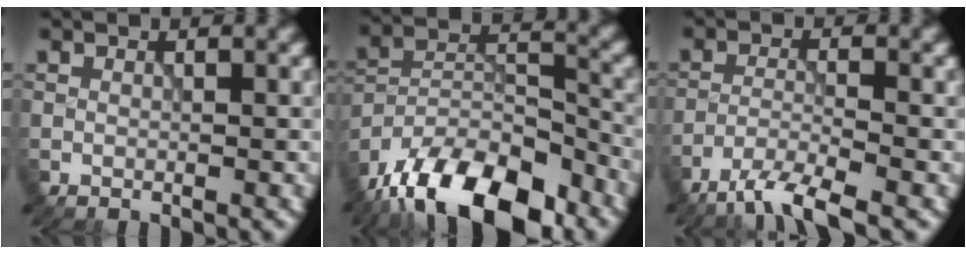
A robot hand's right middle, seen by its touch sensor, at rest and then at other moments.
{"total": 14.6, "force": [-10.6, 5.8, 8.1], "torque": [-0.160, 0.001, -0.180]}
{"total": 4.6, "force": [-3.6, 0.7, 2.8], "torque": [-0.054, -0.005, -0.077]}